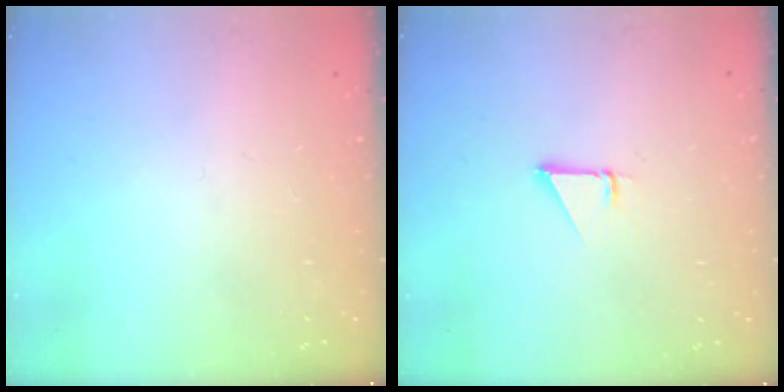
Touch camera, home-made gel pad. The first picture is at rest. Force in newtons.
{"total": 1.0, "press": 1.0, "slide": 0.1}